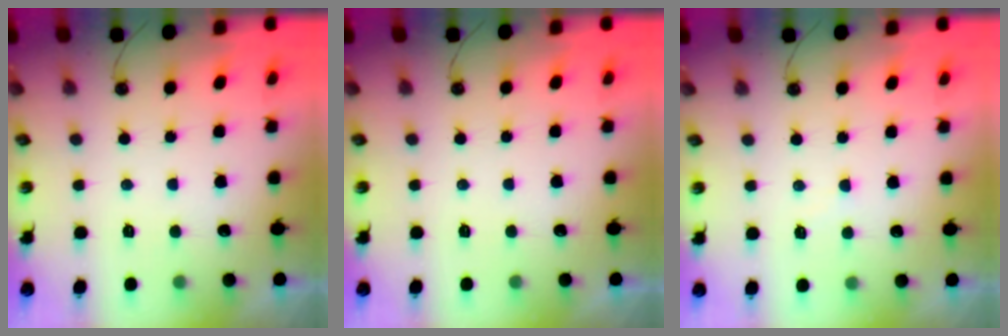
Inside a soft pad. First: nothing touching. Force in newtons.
{"total": 0.0}
{"total": 4.6, "press": 4.5, "slide": 0.6}